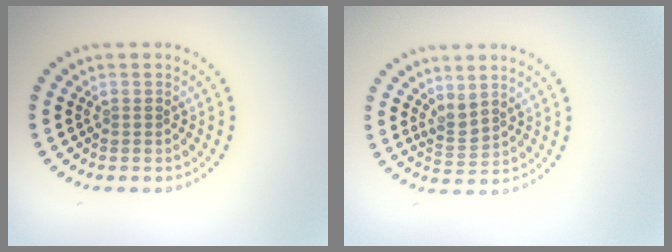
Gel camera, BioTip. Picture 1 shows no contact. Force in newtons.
{"total": 1.7, "press": 1.4, "slide": 0.9}